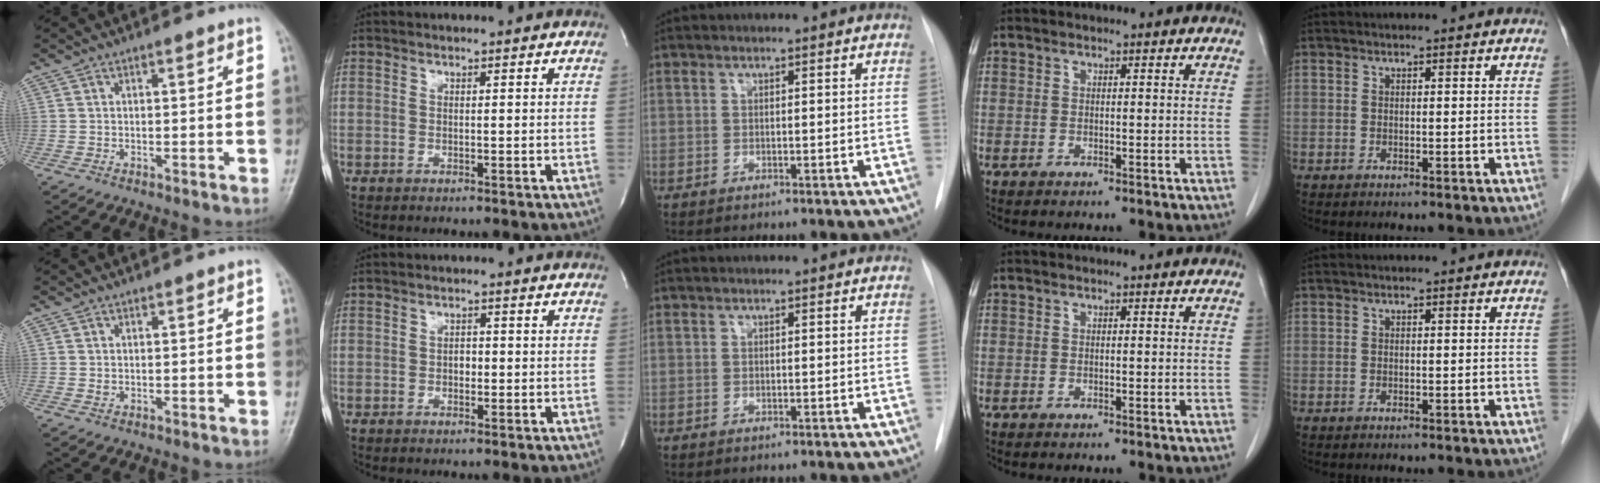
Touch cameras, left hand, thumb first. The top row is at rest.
{"thumb": {"total": 0.7, "force": [0.4, 0.5, 0.3], "torque": [-0.001, -0.002, 0.007]}, "index": {"total": 1.2, "force": [-0.3, 0.9, 0.9], "torque": [-0.013, 0.002, -0.005]}}